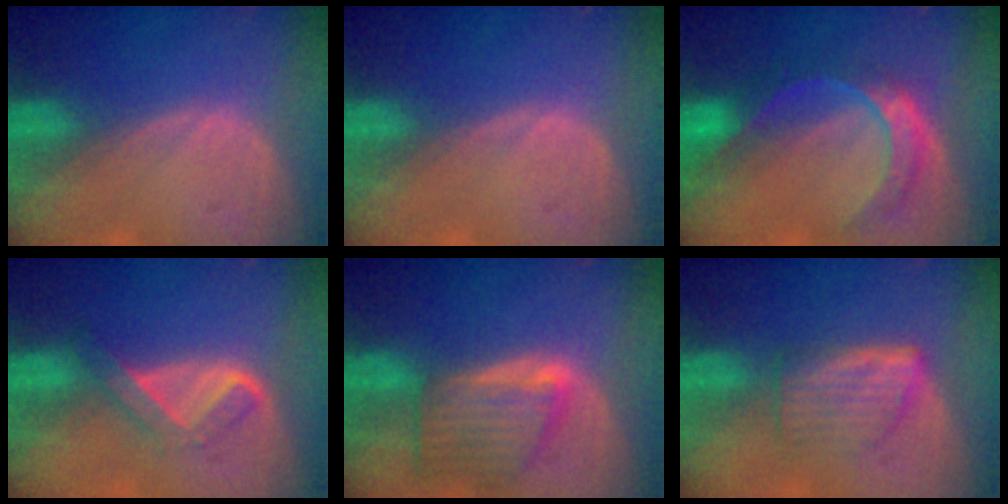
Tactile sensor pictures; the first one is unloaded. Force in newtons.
{"total": 0.0}
{"total": 8.3, "press": 7.0, "slide": 4.5}
{"total": 5.4, "press": 4.5, "slide": 3.1}
{"total": 7.8, "press": 7.1, "slide": 3.2}
{"total": 6.1, "press": 5.4, "slide": 2.7}